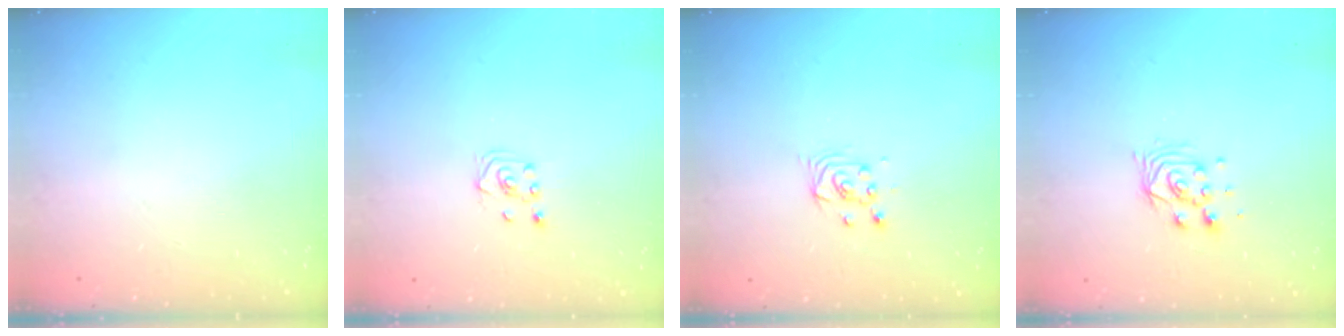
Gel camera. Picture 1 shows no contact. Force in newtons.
{"total": 2.3, "press": 2.2, "slide": 0.8}
{"total": 3.4, "press": 3.4, "slide": 0.3}
{"total": 7.0, "press": 7.0, "slide": 0.4}